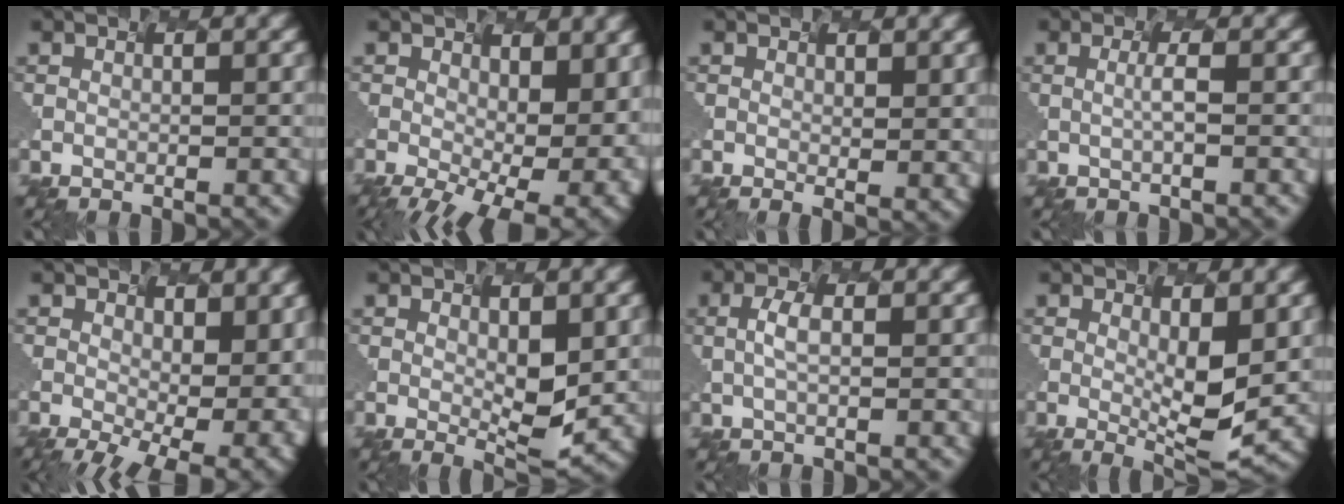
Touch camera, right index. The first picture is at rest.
{"total": 8.3, "force": [-1.0, 3.1, 7.6], "torque": [-0.122, -0.035, 0.045]}
{"total": 0.7, "force": [0.1, -0.5, 0.4], "torque": [-0.019, -0.019, 0.033]}
{"total": 1.3, "force": [-0.9, -0.9, -0.1], "torque": [-0.025, -0.010, 0.012]}
{"total": 7.3, "force": [-0.6, 2.5, 6.9], "torque": [-0.104, -0.032, 0.044]}
{"total": 1.8, "force": [-0.4, -0.5, 1.7], "torque": [-0.056, -0.025, 0.028]}
{"total": 1.2, "force": [-0.9, -0.7, 0.2], "torque": [-0.034, -0.007, 0.017]}
{"total": 3.0, "force": [-0.6, -0.3, 2.9], "torque": [-0.072, -0.029, 0.025]}